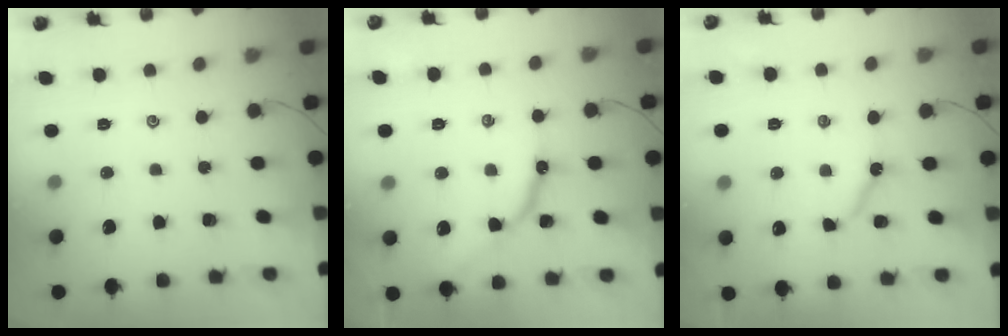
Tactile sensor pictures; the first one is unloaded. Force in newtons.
{"total": 8.5, "press": 8.4, "slide": 1.0}
{"total": 6.2, "press": 6.2, "slide": 0.7}